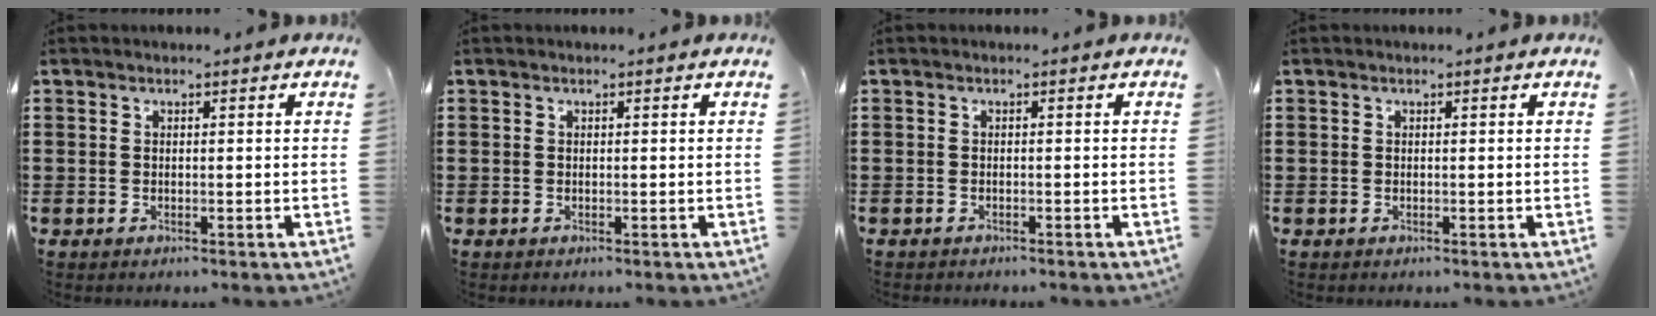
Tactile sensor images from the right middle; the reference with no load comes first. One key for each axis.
{"total": 0.0}
{"total": 0.5, "fx": -0.5, "fy": 0.0, "fz": 0.0, "tx": -0.003, "ty": -0.002, "tz": -0.011}
{"total": 0.0}